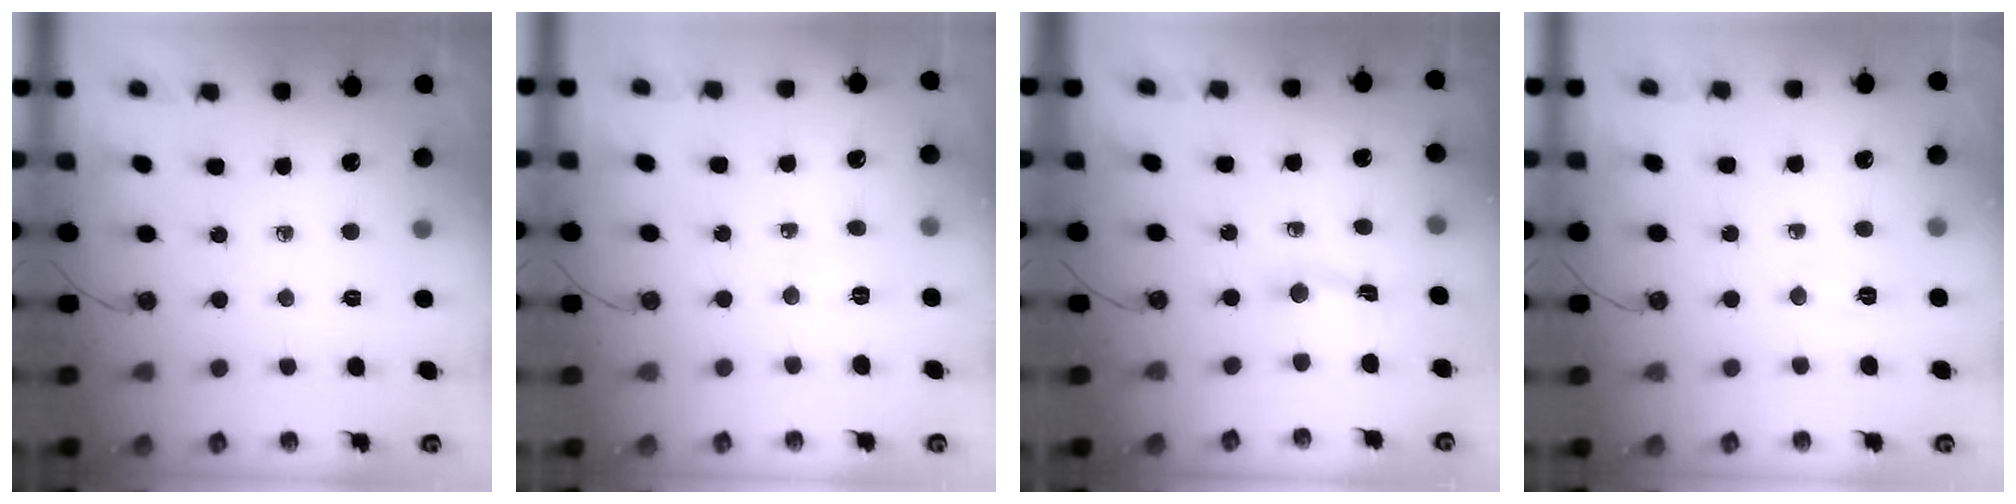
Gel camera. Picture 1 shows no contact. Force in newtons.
{"total": 2.6, "press": 2.5, "slide": 0.8}
{"total": 2.0, "press": 2.0, "slide": 0.4}
{"total": 14.3, "press": 5.5, "slide": 13.2}